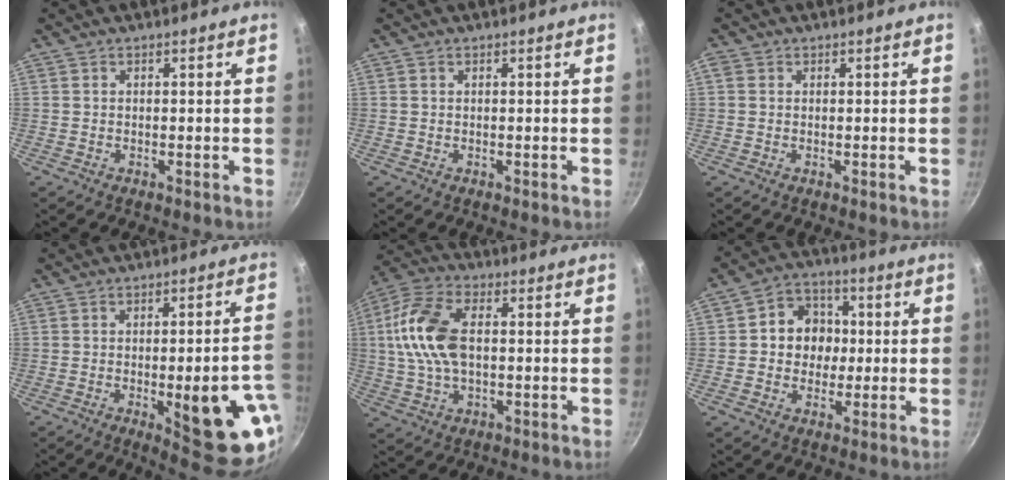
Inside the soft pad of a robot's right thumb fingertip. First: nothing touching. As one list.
[{"total": 0.0}, {"total": 1.3, "force": [0.3, 1.1, 0.6], "torque": [-0.011, 0.001, 0.001]}, {"total": 18.0, "force": [-4.9, 5.4, 16.4], "torque": [-0.169, 0.011, -0.052]}, {"total": 3.1, "force": [-2.1, 1.4, 1.7], "torque": [-0.048, 0.026, -0.052]}, {"total": 9.6, "force": [0.5, 8.5, 4.4], "torque": [-0.022, 0.012, -0.006]}]